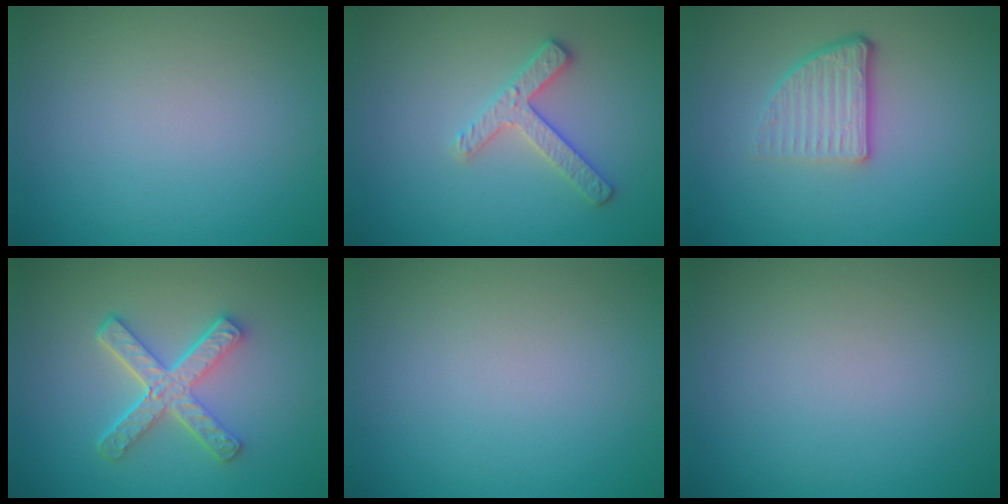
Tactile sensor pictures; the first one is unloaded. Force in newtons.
{"total": 2.5, "press": 2.4, "slide": 0.8}
{"total": 3.9, "press": 2.5, "slide": 2.9}
{"total": 5.0, "press": 3.7, "slide": 3.3}
{"total": 0.0}
{"total": 0.0}